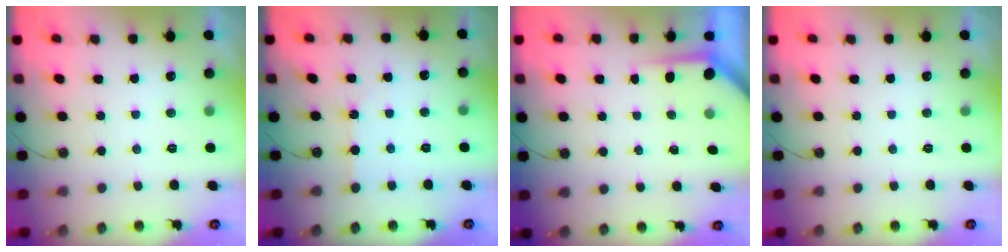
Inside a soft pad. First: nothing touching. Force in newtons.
{"total": 4.1, "press": 4.1, "slide": 0.3}
{"total": 3.5, "press": 3.5, "slide": 0.4}
{"total": 0.0}